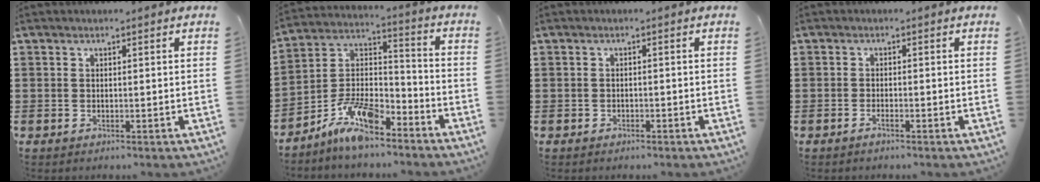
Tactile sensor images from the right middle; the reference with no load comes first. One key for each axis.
{"total": 10.6, "fx": -8.3, "fy": 3.4, "fz": 5.5, "tx": -0.118, "ty": 0.017, "tz": -0.163}
{"total": 0.8, "fx": -0.7, "fy": 0.4, "fz": 0.1, "tx": -0.003, "ty": 0.001, "tz": -0.016}
{"total": 1.0, "fx": -0.8, "fy": 0.0, "fz": 0.7, "tx": -0.015, "ty": -0.005, "tz": -0.013}